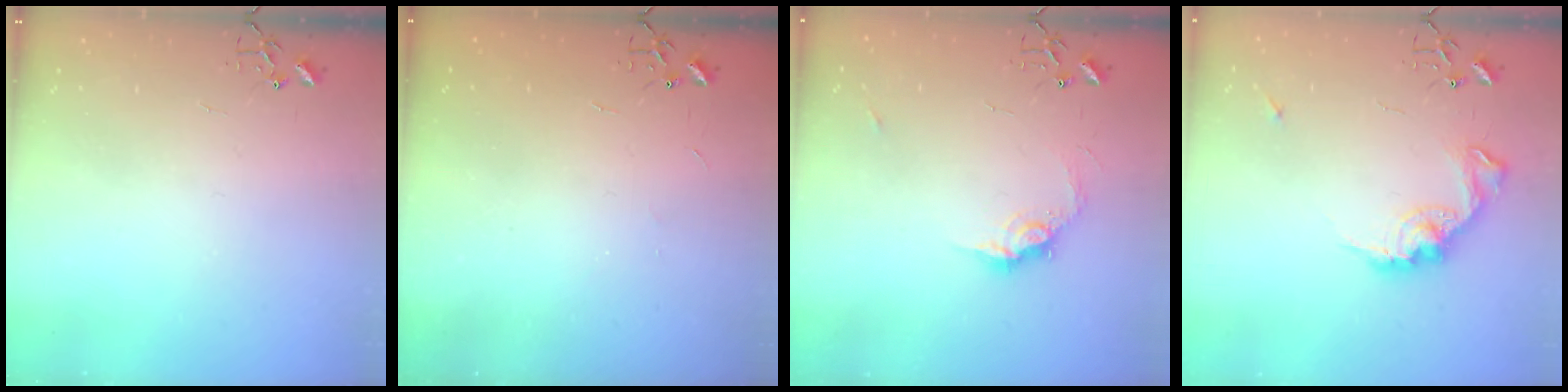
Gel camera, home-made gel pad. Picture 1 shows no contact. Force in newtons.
{"total": 1.9, "press": 1.9, "slide": 0.3}
{"total": 9.8, "press": 9.8, "slide": 0.6}
{"total": 13.1, "press": 13.1, "slide": 0.3}